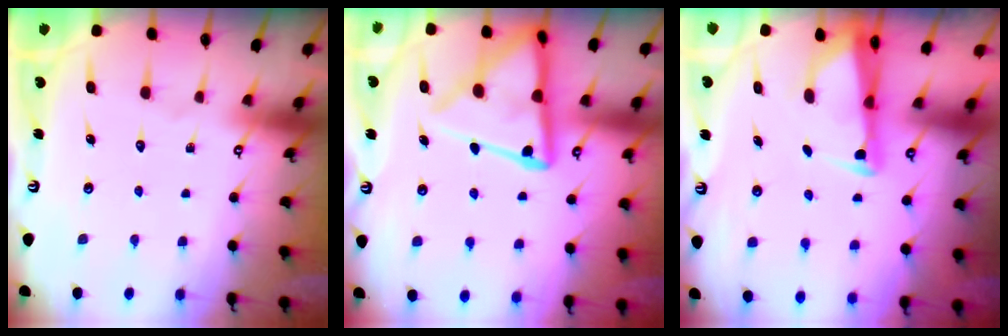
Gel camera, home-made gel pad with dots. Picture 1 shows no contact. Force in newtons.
{"total": 14.2, "press": 14.2, "slide": 1.5}
{"total": 2.8, "press": 2.7, "slide": 0.6}